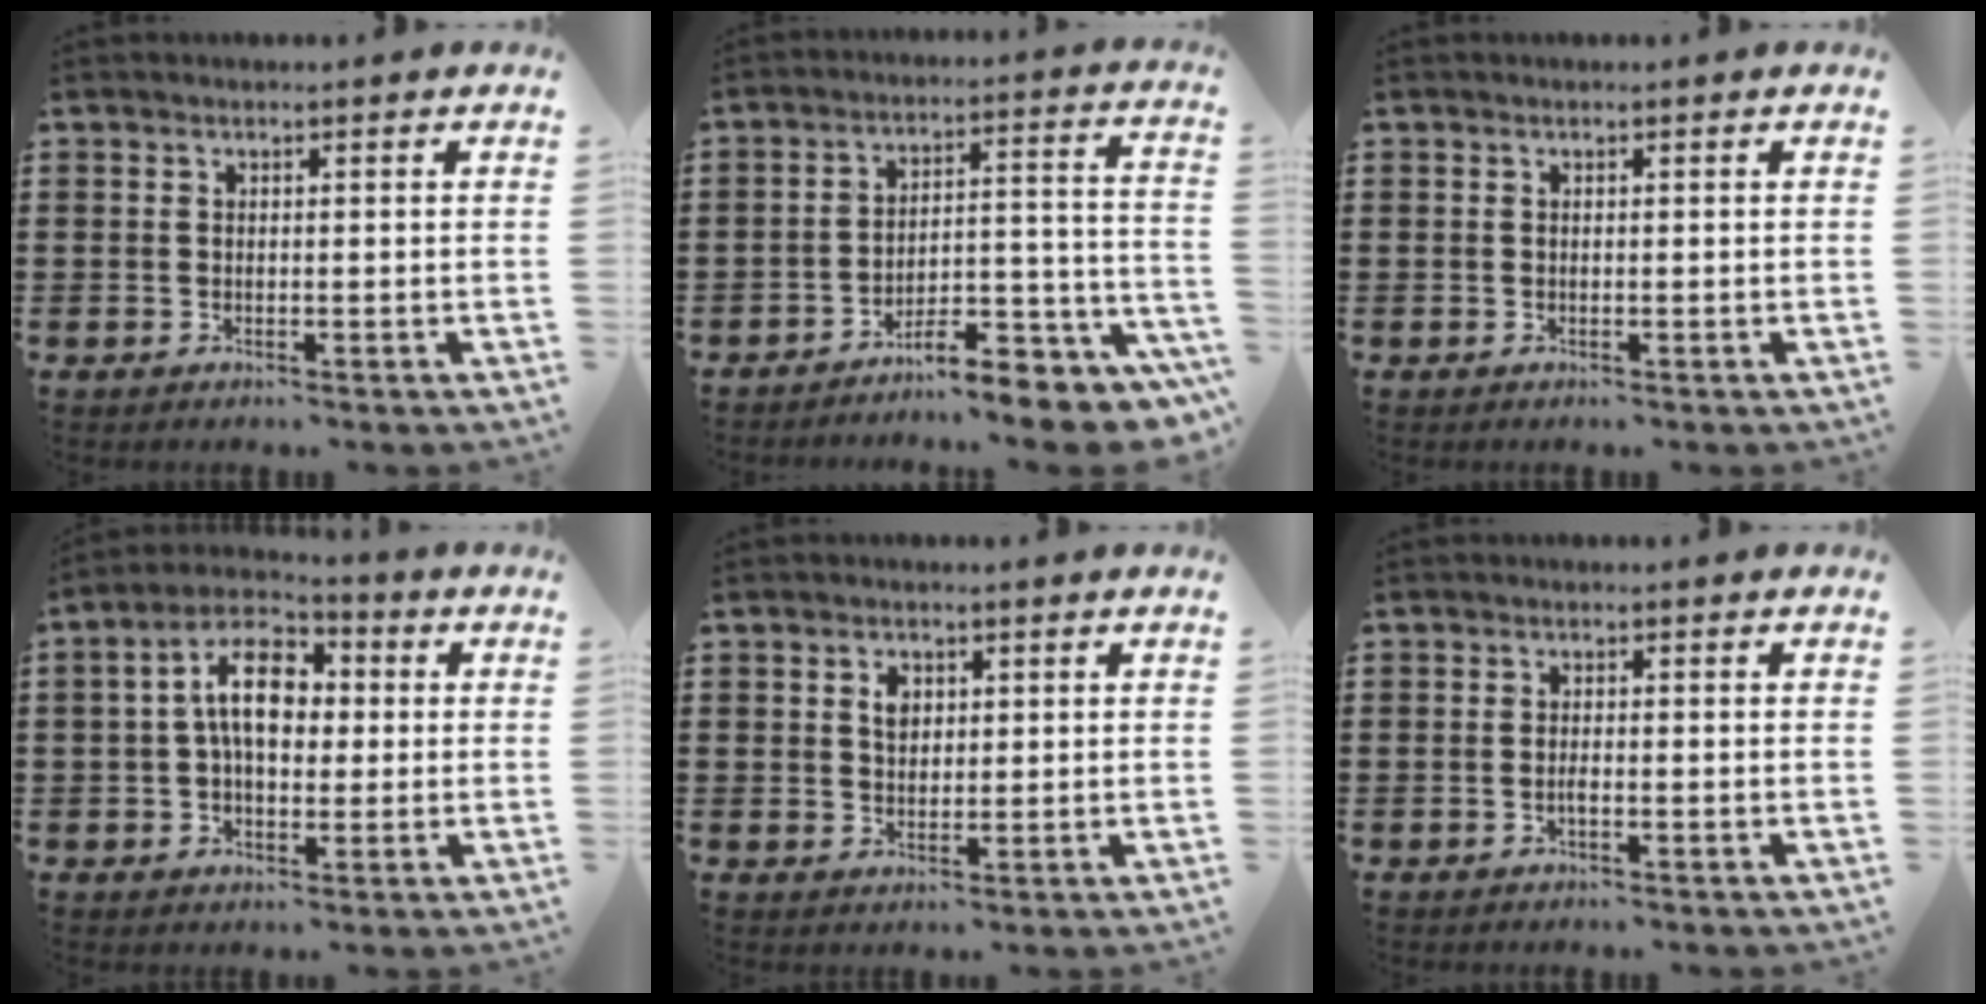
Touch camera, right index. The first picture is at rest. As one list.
[{"total": 8.4, "force": [-7.8, 1.1, 3.1], "torque": [-0.033, 0.016, -0.148]}, {"total": 0.0}, {"total": 9.4, "force": [1.0, 5.5, 7.5], "torque": [-0.155, 0.014, 0.011]}, {"total": 2.5, "force": [0.9, 1.7, 1.6], "torque": [-0.028, 0.004, 0.013]}, {"total": 1.0, "force": [-0.5, 0.2, 0.8], "torque": [-0.017, -0.005, -0.007]}]